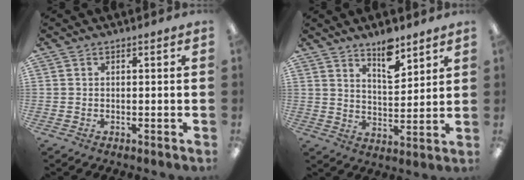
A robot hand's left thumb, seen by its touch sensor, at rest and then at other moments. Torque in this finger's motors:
{"motor_torque": [-0.32, 0.18, -0.73, 0.04, 0.05]}